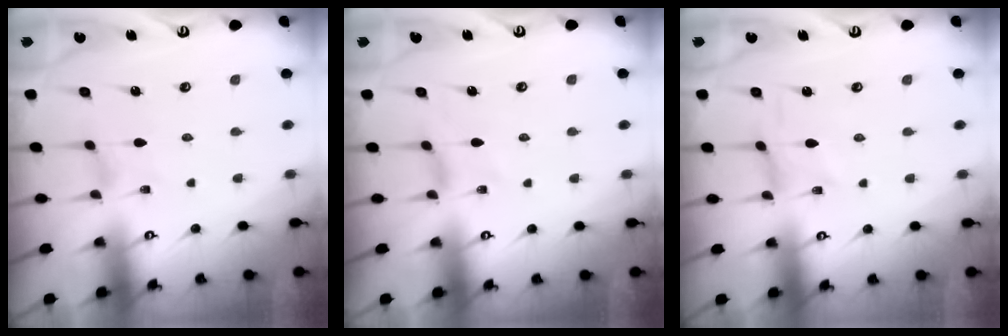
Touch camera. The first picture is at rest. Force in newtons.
{"total": 0.0}
{"total": 0.0}